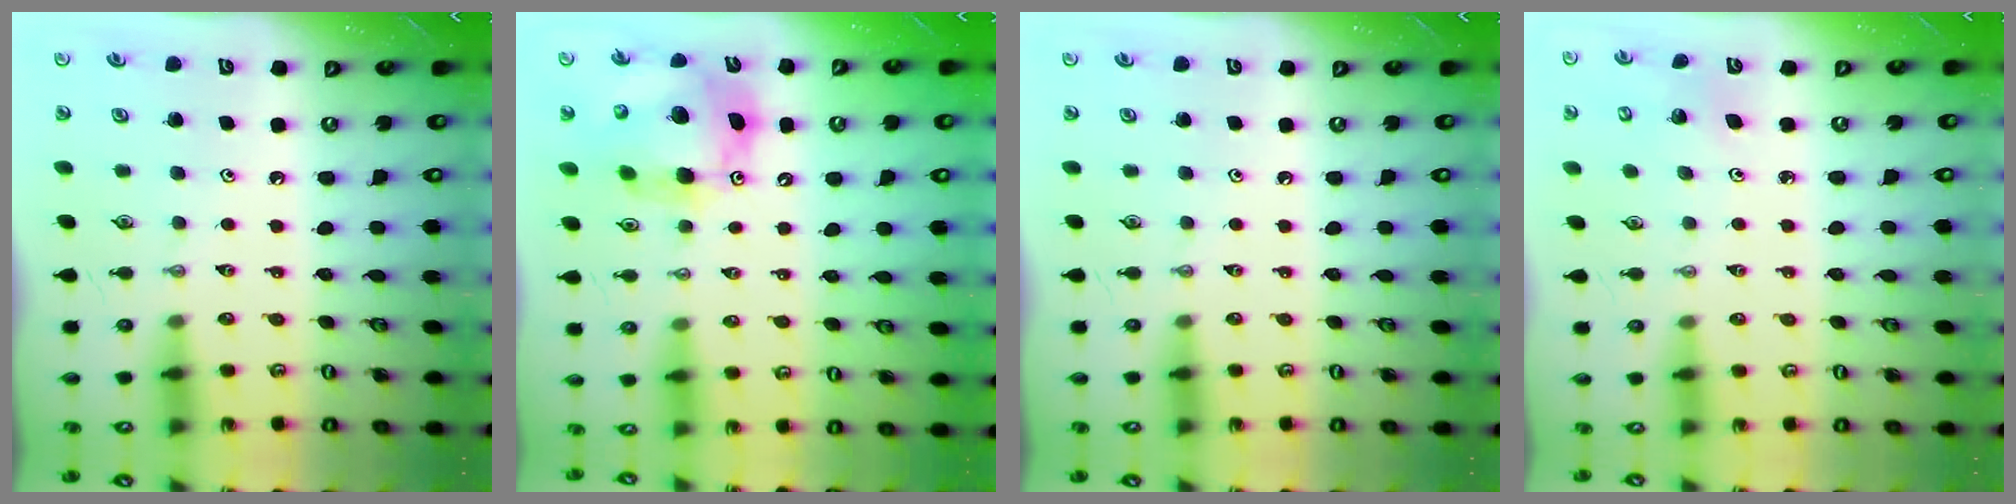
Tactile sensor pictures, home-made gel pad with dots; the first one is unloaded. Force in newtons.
{"total": 14.7, "press": 14.6, "slide": 1.7}
{"total": 0.0}
{"total": 3.0, "press": 2.9, "slide": 0.4}